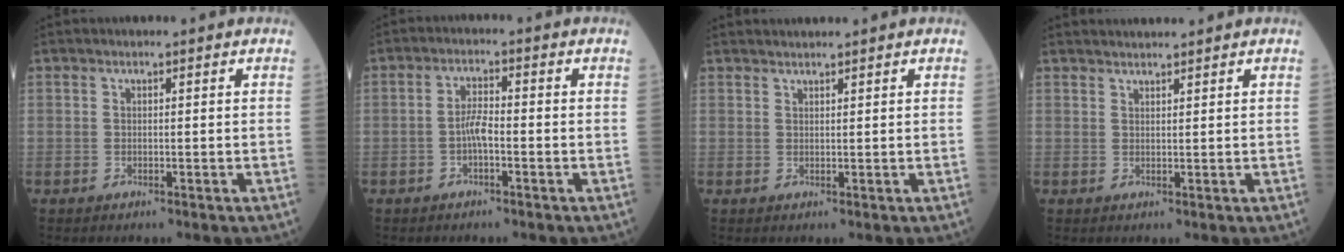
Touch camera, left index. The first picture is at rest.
{"total": 3.1, "force": [-1.1, 0.7, 2.8], "torque": [-0.057, 0.003, -0.023]}
{"total": 1.6, "force": [1.6, -0.2, 0.2], "torque": [-0.003, 0.016, 0.033]}
{"total": 2.5, "force": [2.5, 0.0, 0.4], "torque": [-0.006, 0.021, 0.043]}